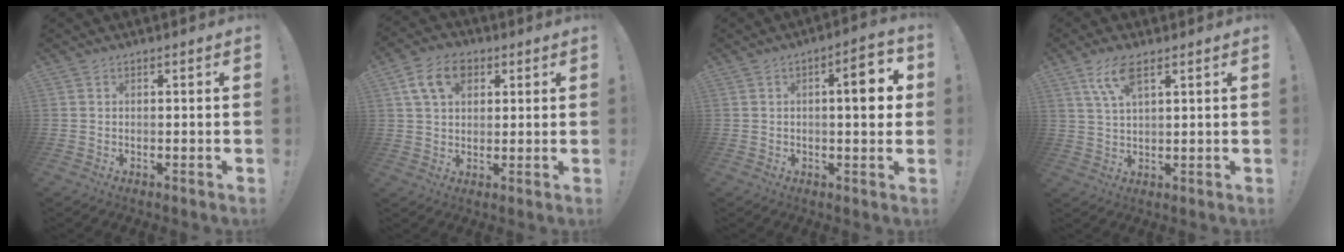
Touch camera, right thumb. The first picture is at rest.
{"total": 10.3, "force": [4.5, 6.9, 6.2], "torque": [-0.100, 0.003, 0.086]}
{"total": 8.3, "force": [1.2, 2.3, 7.9], "torque": [-0.104, 0.000, 0.011]}
{"total": 7.4, "force": [4.1, 2.3, 5.7], "torque": [-0.107, -0.009, 0.076]}